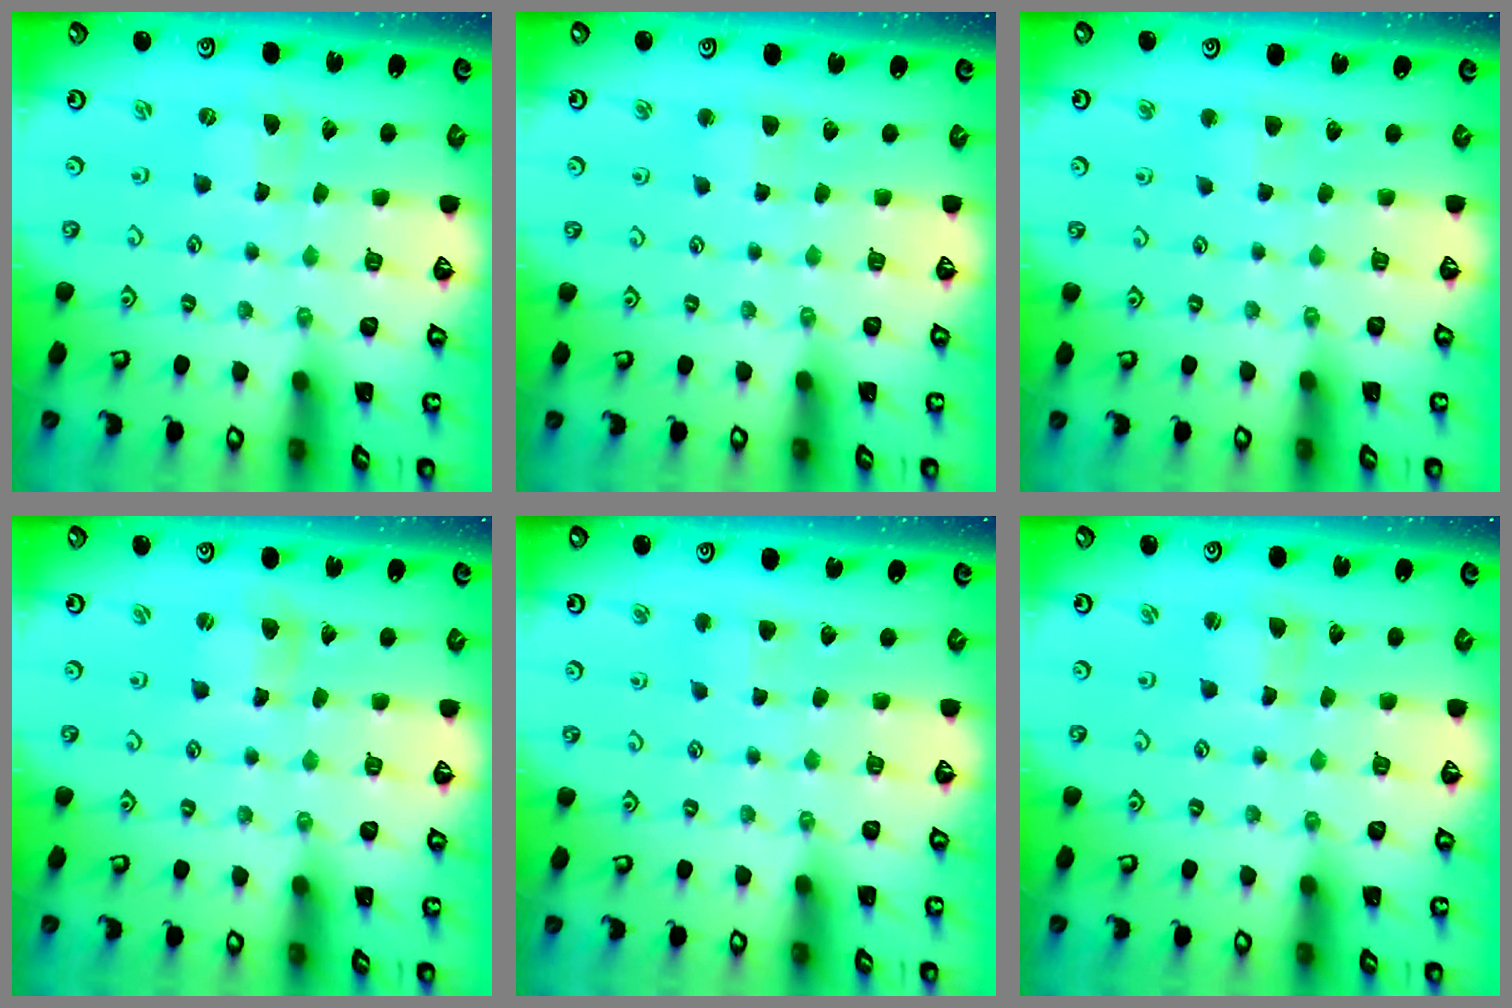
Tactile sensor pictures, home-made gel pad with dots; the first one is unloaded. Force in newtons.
{"total": 2.5, "press": 2.5, "slide": 0.3}
{"total": 2.6, "press": 2.5, "slide": 0.5}
{"total": 2.6, "press": 2.5, "slide": 0.3}
{"total": 3.7, "press": 3.7, "slide": 0.4}
{"total": 1.6, "press": 1.5, "slide": 0.3}